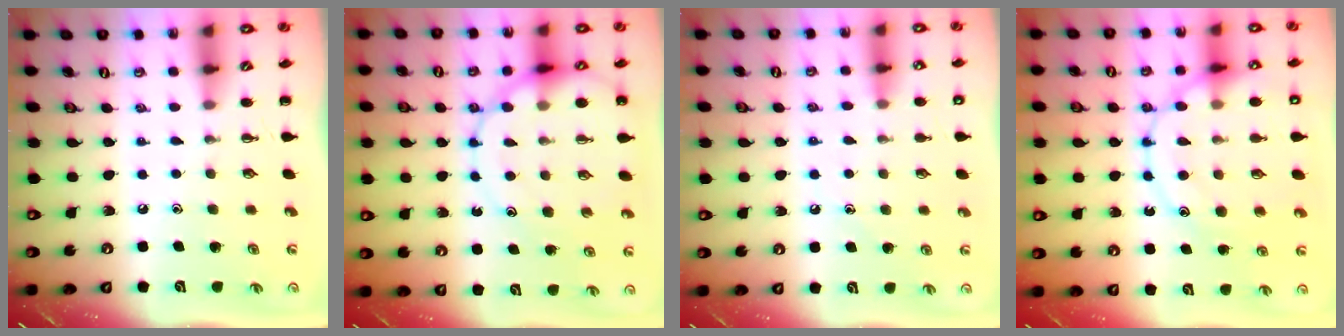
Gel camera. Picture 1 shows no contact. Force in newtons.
{"total": 16.1, "press": 15.8, "slide": 3.2}
{"total": 9.6, "press": 9.3, "slide": 2.5}
{"total": 17.8, "press": 17.7, "slide": 1.4}